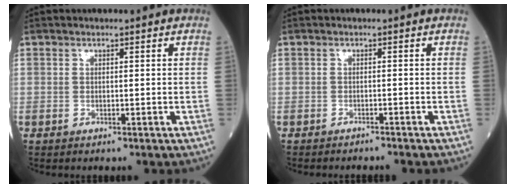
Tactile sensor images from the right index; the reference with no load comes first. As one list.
[{"total": 2.7, "force": [-2.6, -0.1, 0.7], "torque": [-0.011, -0.001, -0.032]}]